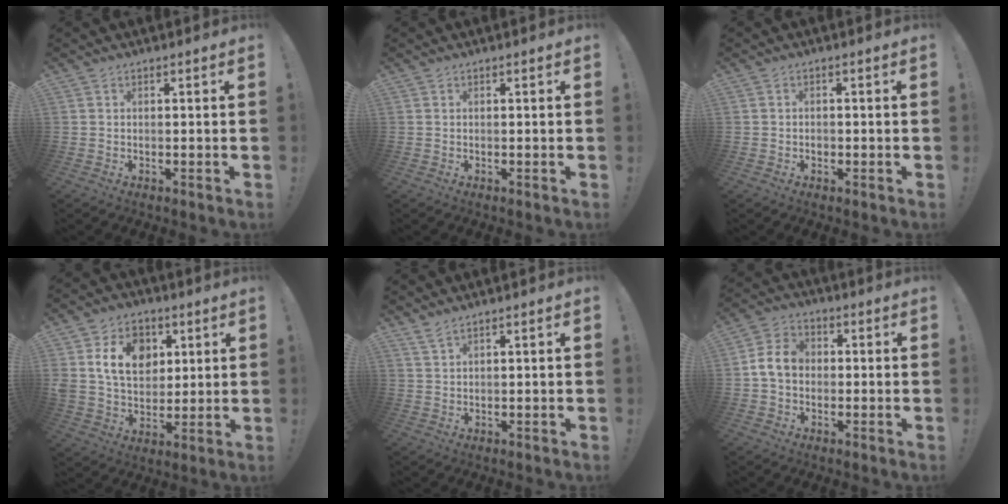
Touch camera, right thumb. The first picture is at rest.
{"total": 0.0}
{"total": 0.9, "force": [-0.5, 0.7, 0.4], "torque": [0.001, -0.001, -0.010]}
{"total": 15.1, "force": [5.3, 11.3, 8.5], "torque": [-0.141, -0.011, 0.103]}
{"total": 2.1, "force": [1.7, 0.1, 1.3], "torque": [-0.036, -0.002, 0.033]}
{"total": 8.6, "force": [0.1, 6.8, 5.4], "torque": [-0.097, 0.023, 0.009]}